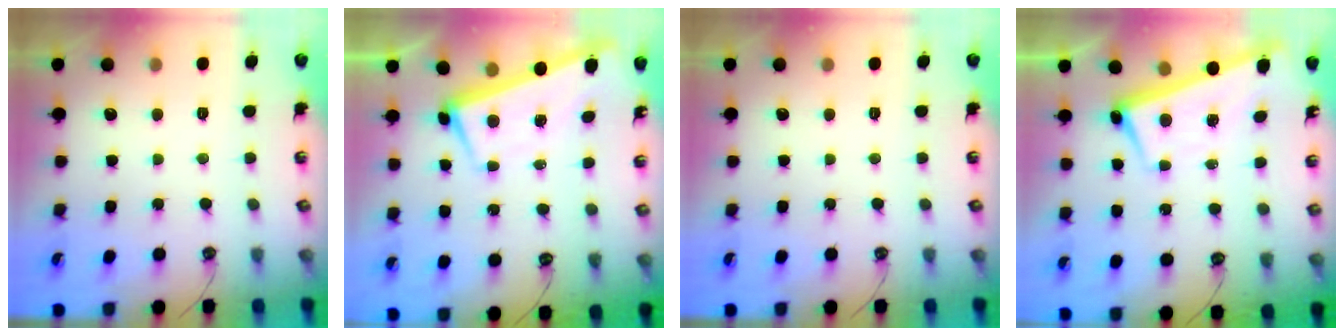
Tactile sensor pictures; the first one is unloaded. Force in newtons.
{"total": 1.8, "press": 0.8, "slide": 1.6}
{"total": 0.0}
{"total": 2.6, "press": 2.5, "slide": 0.6}